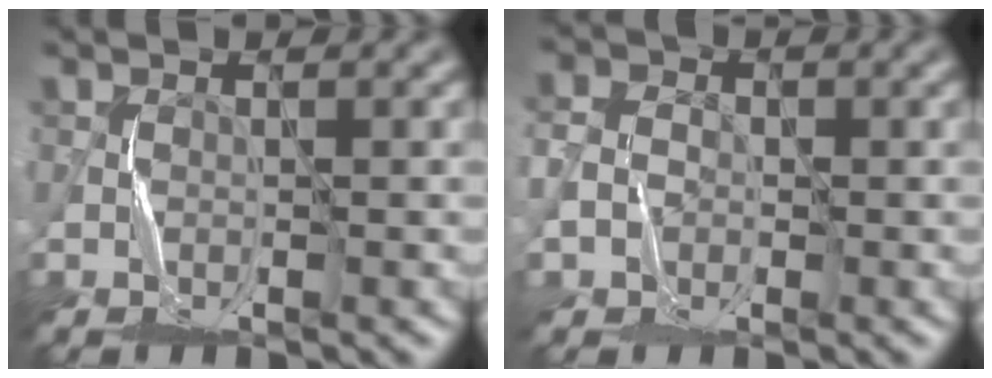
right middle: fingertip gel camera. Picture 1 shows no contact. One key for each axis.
{"total": 2.8, "fx": -0.7, "fy": 2.3, "fz": 1.3, "tx": -0.023, "ty": 0.001, "tz": -0.016}